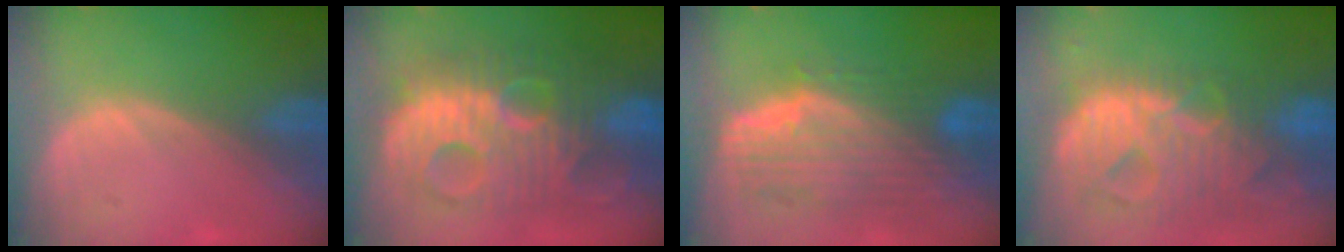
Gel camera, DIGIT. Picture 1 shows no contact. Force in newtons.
{"total": 13.7, "press": 13.7, "slide": 1.2}
{"total": 10.6, "press": 9.2, "slide": 5.4}
{"total": 13.4, "press": 11.4, "slide": 7.0}